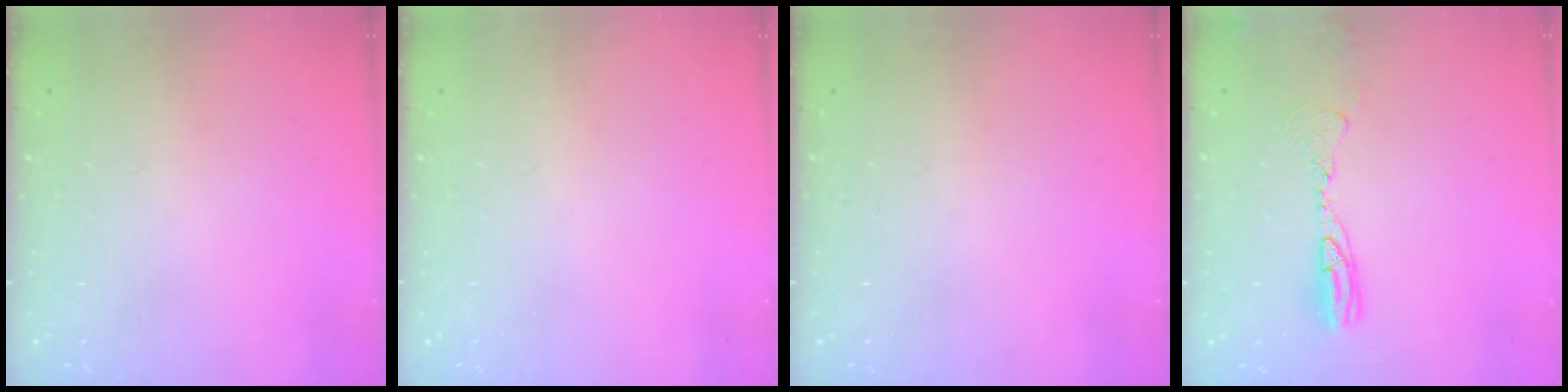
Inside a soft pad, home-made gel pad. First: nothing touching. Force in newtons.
{"total": 3.0, "press": 2.9, "slide": 1.0}
{"total": 0.0}
{"total": 9.2, "press": 9.0, "slide": 2.2}